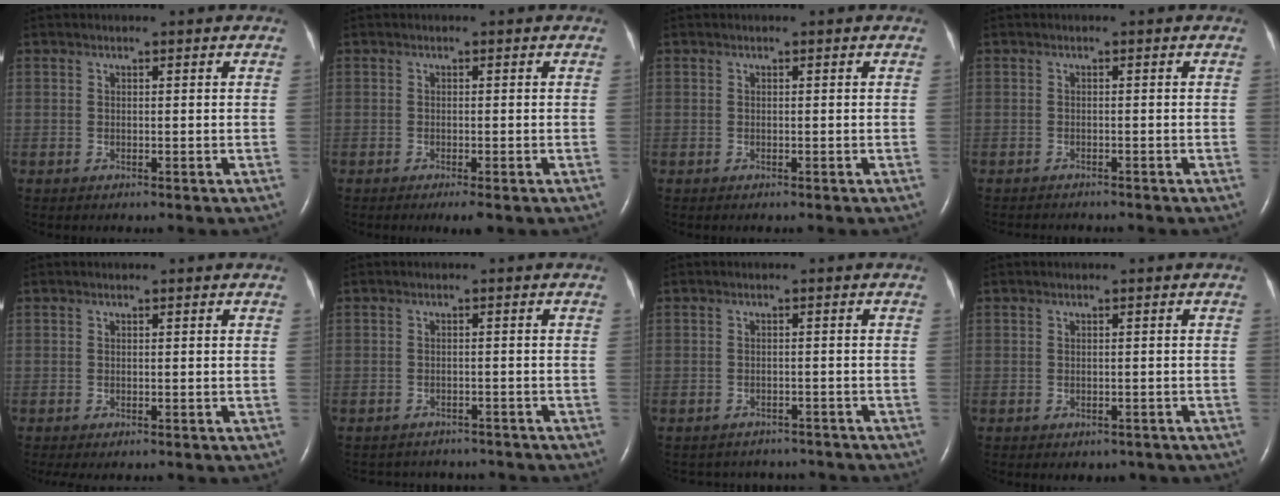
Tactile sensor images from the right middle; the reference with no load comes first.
{"total": 2.0, "force": [-1.3, 0.2, 1.6], "torque": [-0.022, -0.007, -0.019]}
{"total": 0.0}
{"total": 3.9, "force": [-3.7, 0.7, 1.2], "torque": [-0.013, -0.007, -0.048]}
{"total": 0.8, "force": [-0.6, 0.1, 0.5], "torque": [-0.007, -0.004, -0.008]}
{"total": 8.2, "force": [-7.6, 2.7, 1.1], "torque": [-0.021, 0.006, -0.088]}
{"total": 7.7, "force": [-7.1, 2.8, 0.6], "torque": [-0.011, 0.011, -0.077]}
{"total": 3.0, "force": [-2.3, 1.7, 0.9], "torque": [-0.006, 0.006, -0.021]}